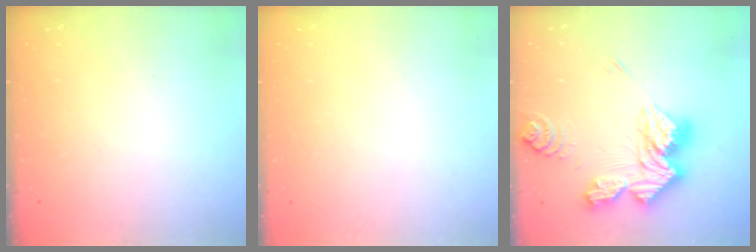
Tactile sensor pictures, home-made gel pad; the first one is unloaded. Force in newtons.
{"total": 0.0}
{"total": 16.8, "press": 16.8, "slide": 0.2}